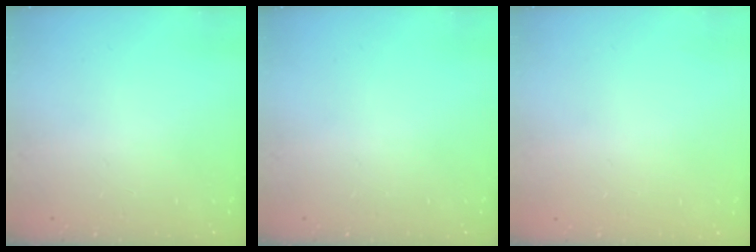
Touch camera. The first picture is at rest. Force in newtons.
{"total": 0.0}
{"total": 0.0}